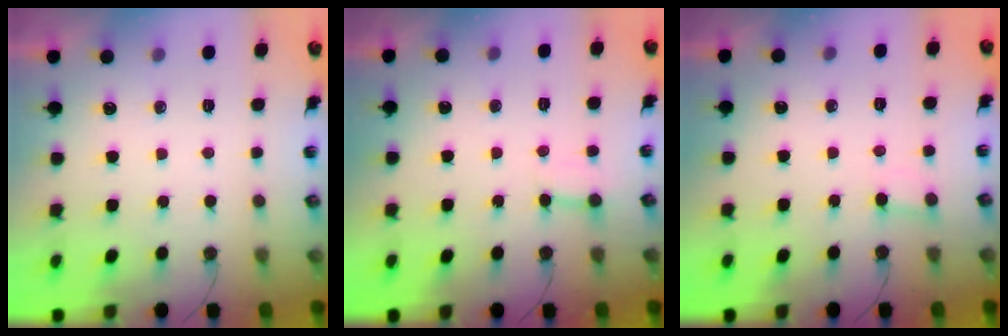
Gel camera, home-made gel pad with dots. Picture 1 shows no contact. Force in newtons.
{"total": 3.8, "press": 3.7, "slide": 0.4}
{"total": 2.9, "press": 2.9, "slide": 0.2}